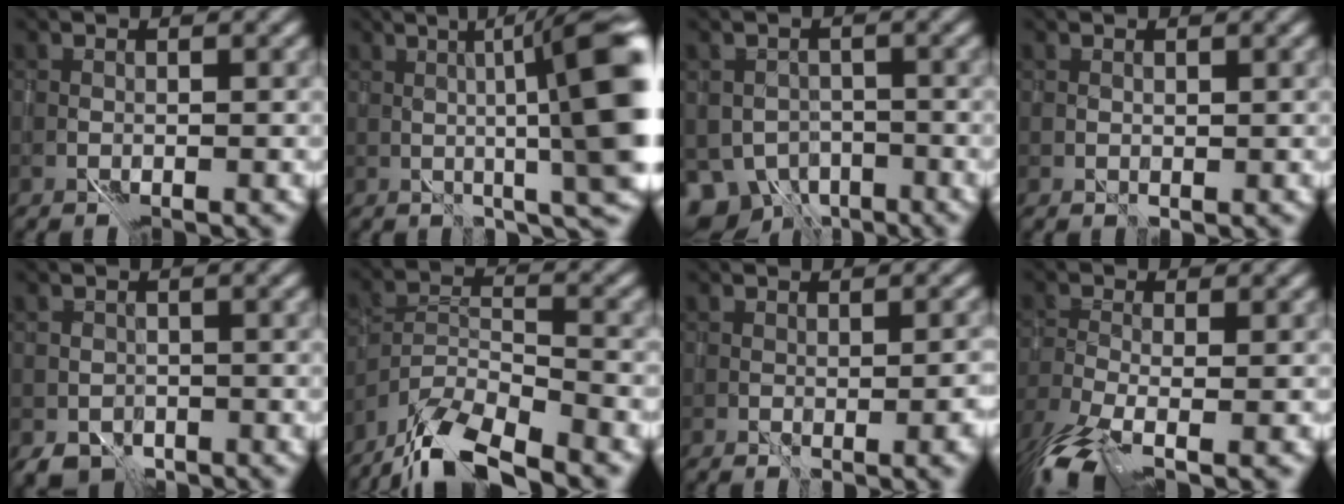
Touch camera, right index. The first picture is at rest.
{"total": 10.8, "force": [2.4, 1.6, 10.4], "torque": [-0.123, 0.021, 0.042]}
{"total": 4.6, "force": [-2.4, 3.6, 1.8], "torque": [-0.019, -0.015, -0.036]}
{"total": 1.3, "force": [1.3, 0.0, -0.2], "torque": [0.005, 0.005, 0.025]}
{"total": 2.0, "force": [-0.9, 1.6, 0.8], "torque": [-0.004, -0.001, -0.015]}
{"total": 8.3, "force": [-6.8, 1.8, 4.3], "torque": [-0.075, 0.005, -0.120]}
{"total": 2.6, "force": [0.1, 0.6, 2.5], "torque": [-0.027, 0.003, 0.014]}
{"total": 6.8, "force": [-4.1, 2.2, 5.0], "torque": [-0.099, -0.030, -0.073]}